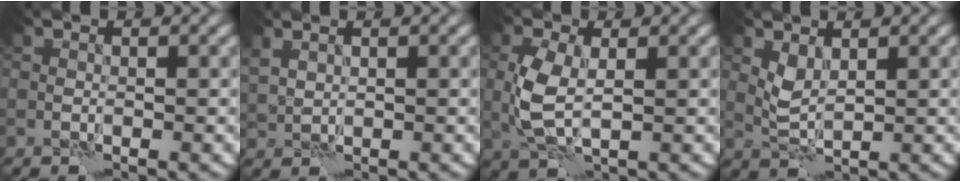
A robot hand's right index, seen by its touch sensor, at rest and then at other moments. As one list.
[{"total": 1.5, "force": [1.2, 0.6, 0.6], "torque": [-0.018, 0.003, 0.031]}, {"total": 4.4, "force": [0.1, 2.3, 3.7], "torque": [-0.093, 0.000, 0.003]}, {"total": 1.8, "force": [1.1, 0.7, 1.2], "torque": [-0.032, -0.003, 0.027]}]